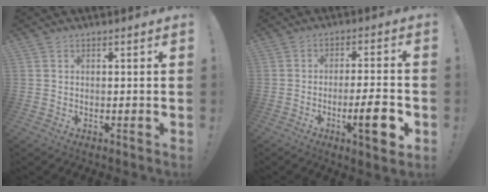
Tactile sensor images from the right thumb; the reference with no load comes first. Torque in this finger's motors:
{"motor_torque": [-0.06, 0.06, -0.01, -0.25, -0.01]}